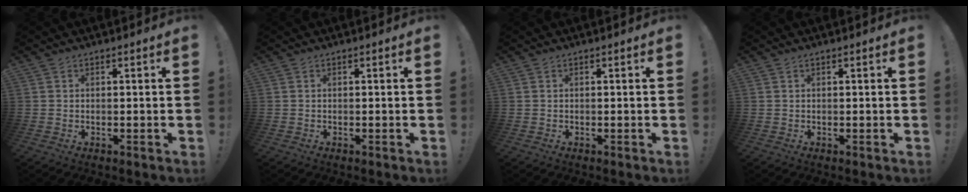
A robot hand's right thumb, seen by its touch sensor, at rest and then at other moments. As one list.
[{"total": 0.0}, {"total": 0.0}, {"total": 0.0}]